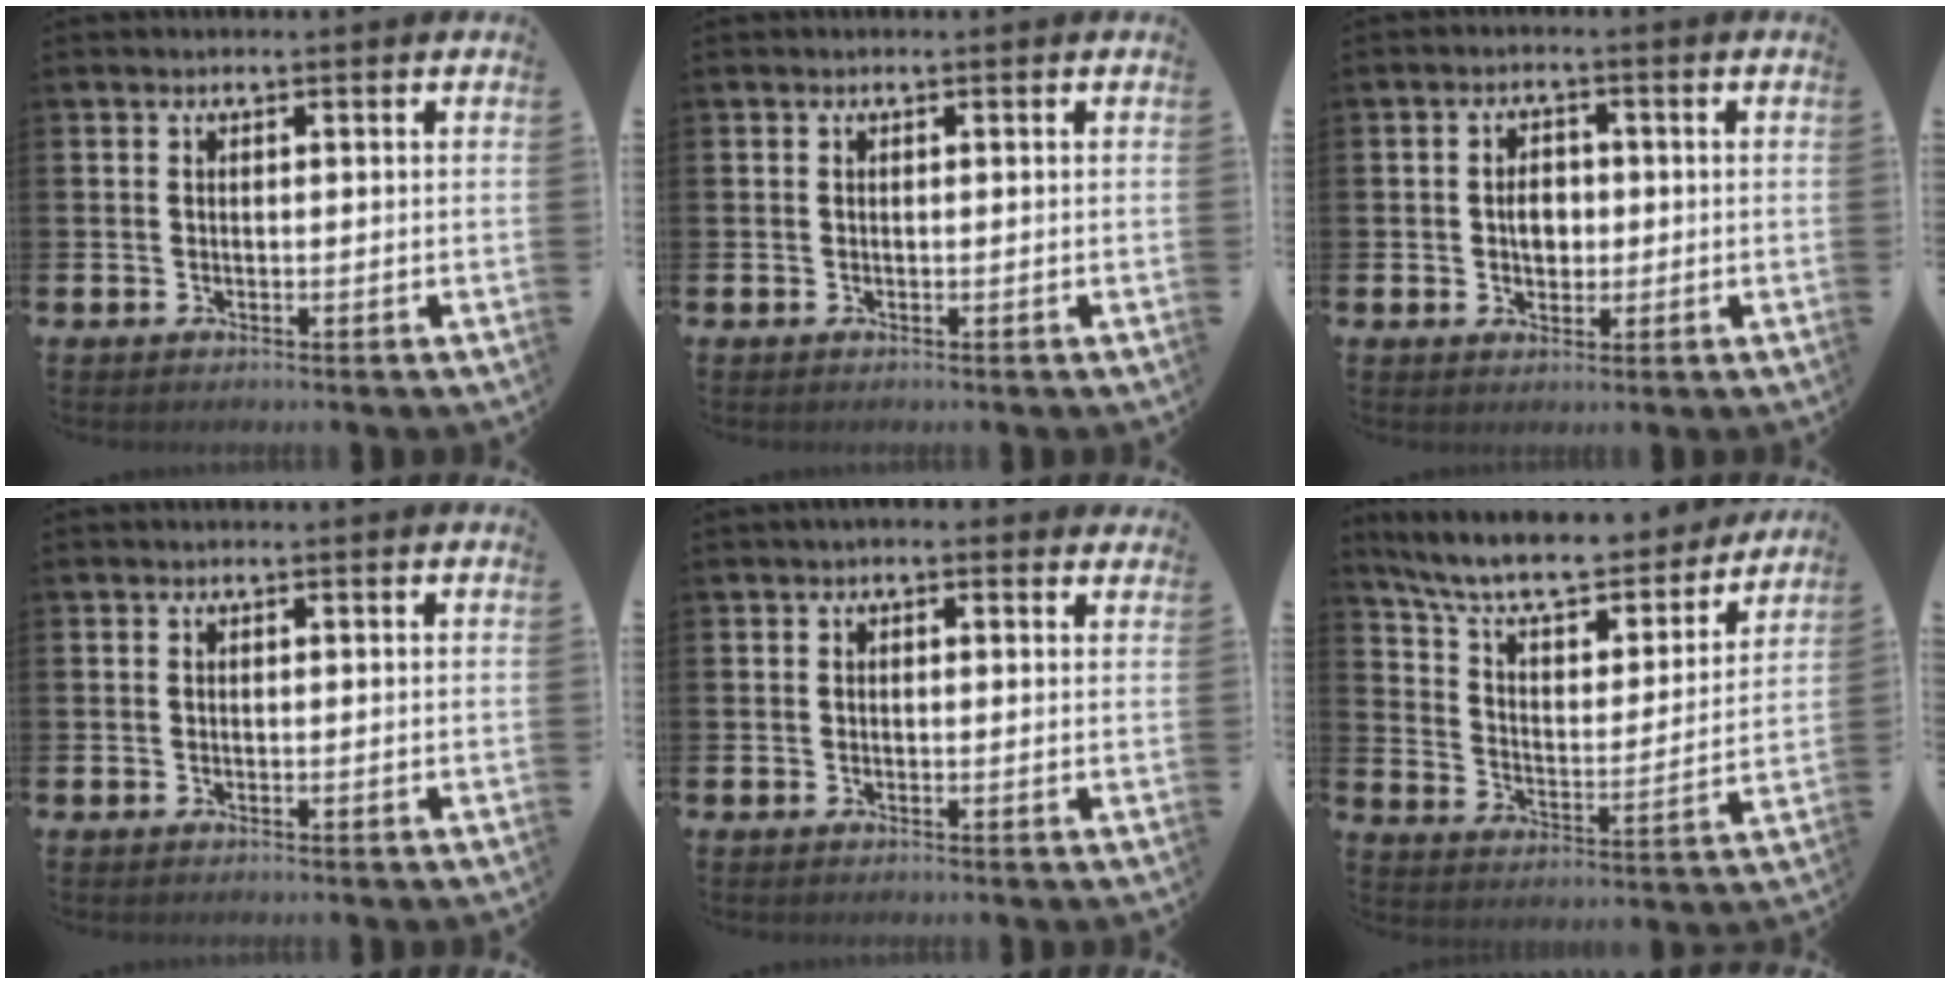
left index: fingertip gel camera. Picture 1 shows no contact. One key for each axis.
{"total": 0.0}
{"total": 3.0, "fx": 0.0, "fy": 2.3, "fz": 2.0, "tx": -0.016, "ty": -0.001, "tz": -0.009}
{"total": 0.0}
{"total": 0.9, "fx": 0.5, "fy": 0.6, "fz": 0.4, "tx": -0.005, "ty": 0.008, "tz": 0.007}
{"total": 9.9, "fx": 8.9, "fy": 2.4, "fz": 3.7, "tx": -0.107, "ty": -0.059, "tz": 0.151}